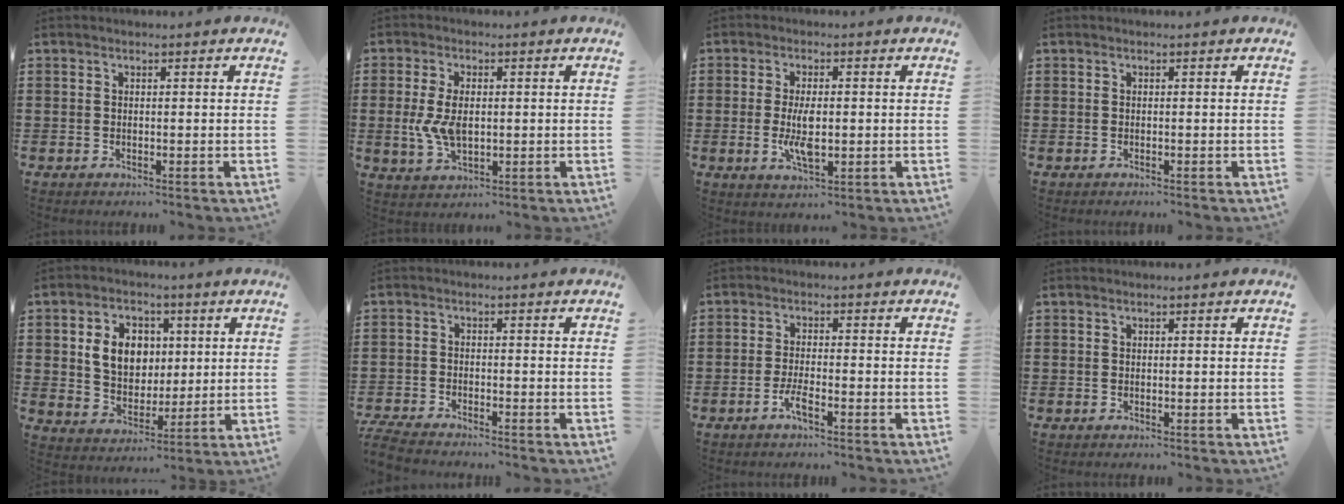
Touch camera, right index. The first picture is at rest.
{"total": 5.9, "force": [0.0, 3.3, 4.8], "torque": [-0.116, 0.002, -0.005]}
{"total": 5.5, "force": [-0.5, 2.2, 5.0], "torque": [-0.103, -0.009, -0.017]}
{"total": 0.0}
{"total": 8.0, "force": [1.7, 6.4, 4.5], "torque": [-0.095, 0.016, 0.028]}
{"total": 3.1, "force": [-3.1, 0.1, 0.4], "torque": [-0.023, -0.005, -0.068]}
{"total": 2.9, "force": [-1.7, 0.3, 2.3], "torque": [-0.047, -0.003, -0.032]}
{"total": 0.0}